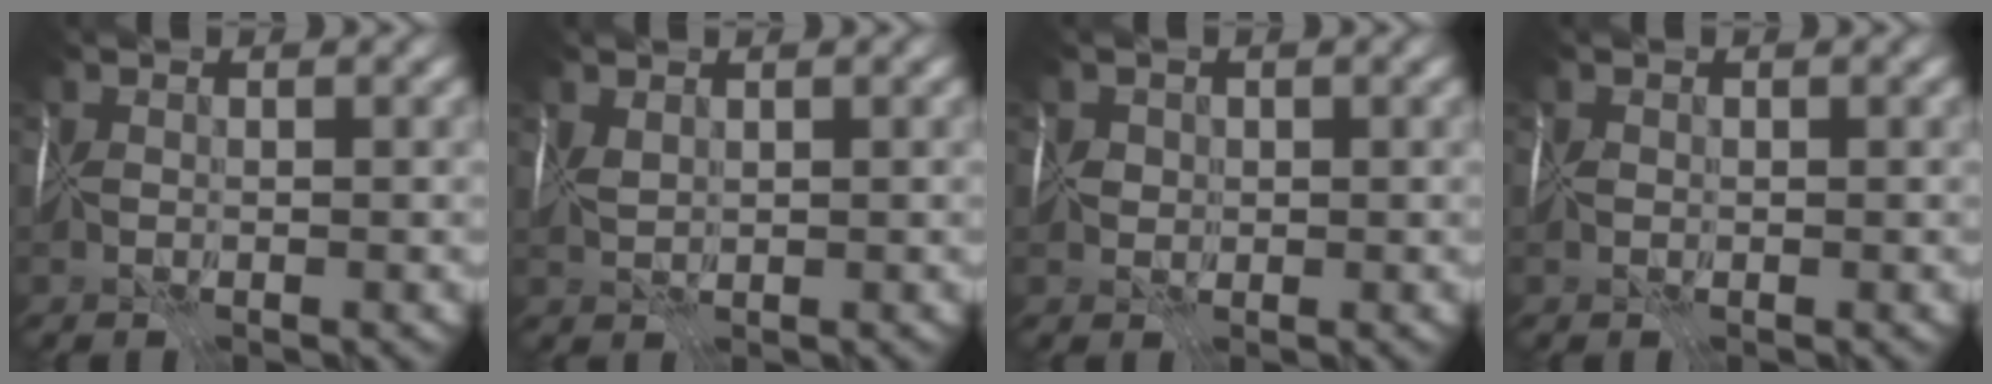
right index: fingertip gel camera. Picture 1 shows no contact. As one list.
[{"total": 1.0, "force": [0.8, -0.5, 0.1], "torque": [-0.003, 0.003, 0.021]}, {"total": 1.6, "force": [0.5, 1.4, 0.6], "torque": [-0.001, 0.014, 0.007]}, {"total": 0.5, "force": [0.0, 0.5, 0.2], "torque": [0.001, -0.001, 0.001]}]